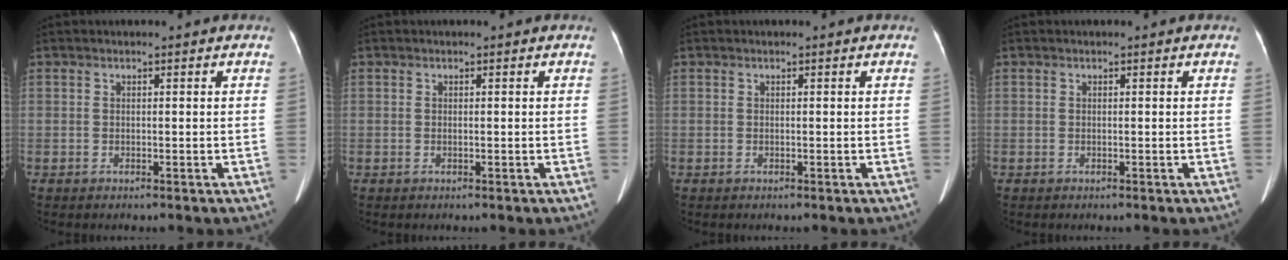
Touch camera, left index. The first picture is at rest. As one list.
[{"total": 0.0}, {"total": 0.0}, {"total": 0.0}]